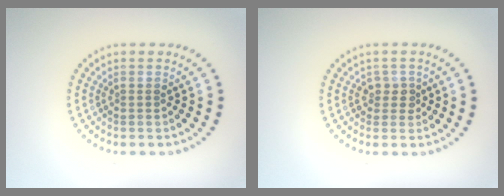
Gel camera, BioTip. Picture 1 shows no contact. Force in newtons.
{"total": 1.5, "press": 1.3, "slide": 0.8}